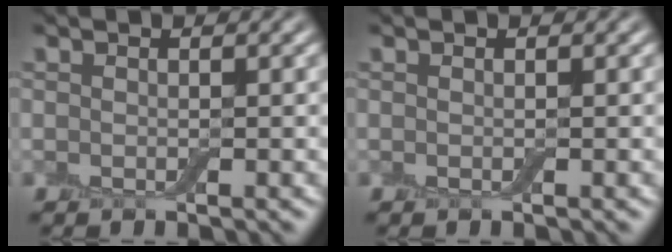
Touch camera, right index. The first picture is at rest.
{"total": 0.0}